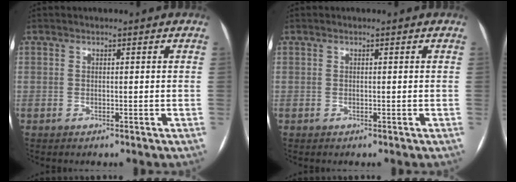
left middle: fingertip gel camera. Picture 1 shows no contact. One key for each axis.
{"total": 0.0}